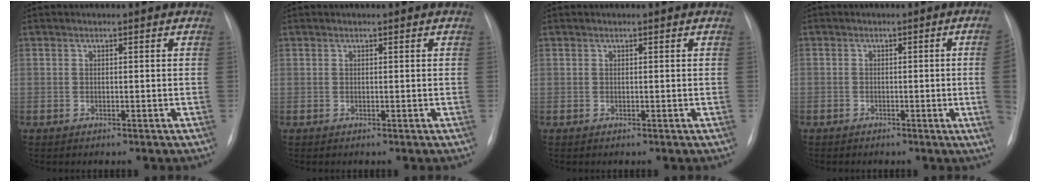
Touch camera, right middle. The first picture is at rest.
{"total": 0.0}
{"total": 0.0}
{"total": 4.9, "force": [-0.8, -1.4, 4.6], "torque": [-0.039, -0.005, -0.014]}